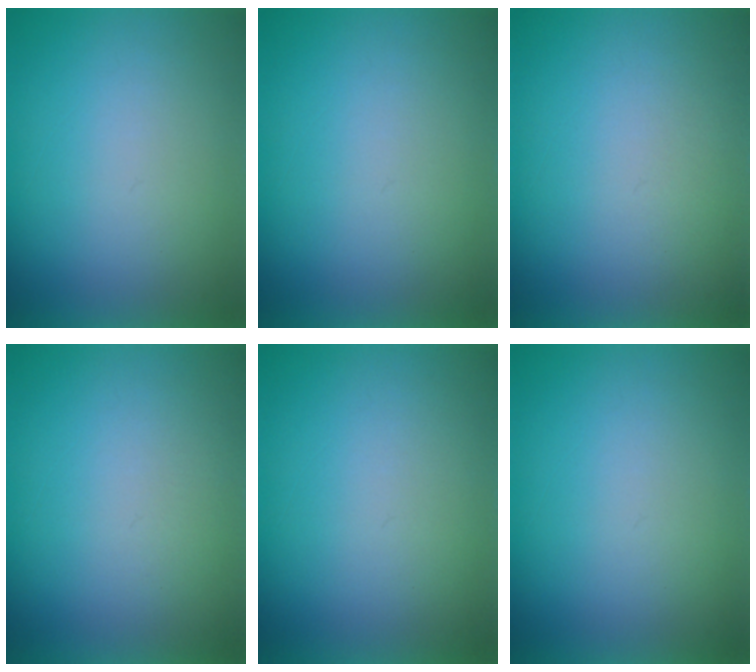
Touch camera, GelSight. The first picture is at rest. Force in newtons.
{"total": 0.0}
{"total": 1.0}
{"total": 1.1}
{"total": 0.0}
{"total": 0.0}